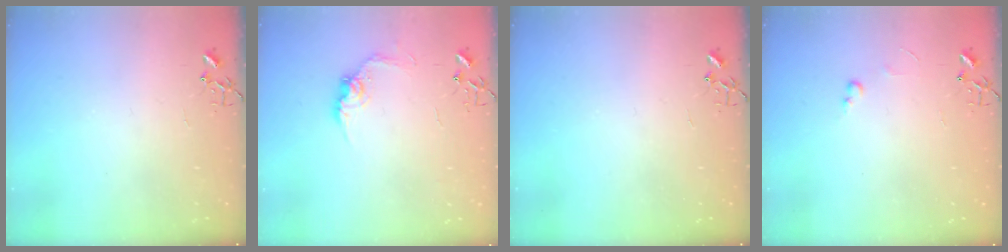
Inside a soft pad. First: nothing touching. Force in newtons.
{"total": 9.9, "press": 9.9, "slide": 0.6}
{"total": 0.0}
{"total": 2.7, "press": 2.7, "slide": 0.4}